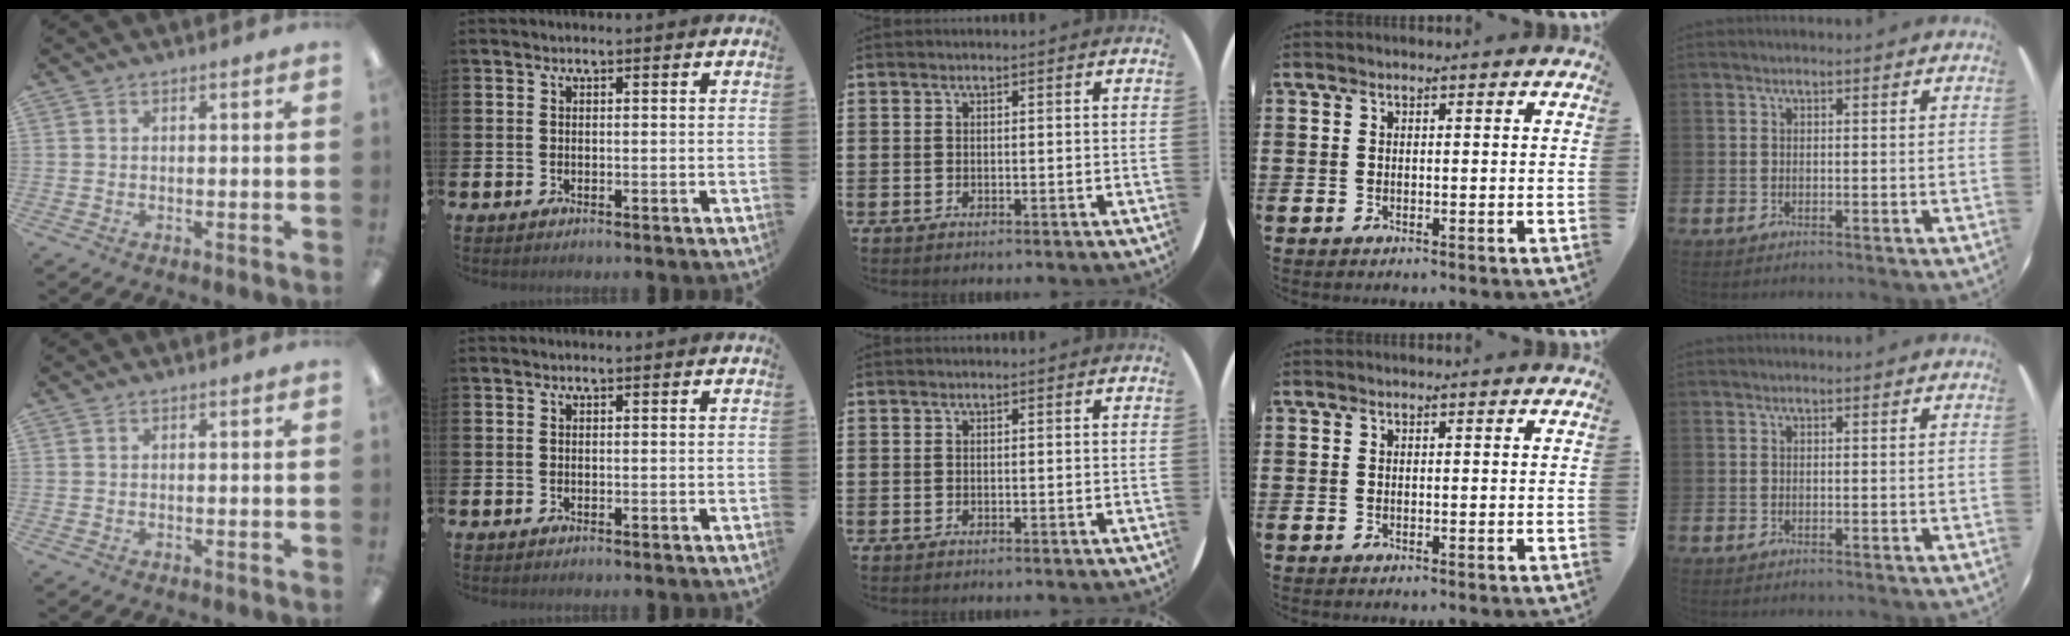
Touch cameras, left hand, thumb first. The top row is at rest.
{}